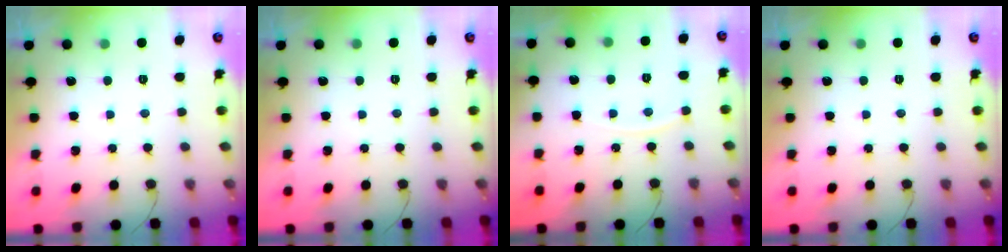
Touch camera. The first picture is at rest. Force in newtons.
{"total": 0.0}
{"total": 5.2, "press": 5.2, "slide": 0.7}
{"total": 0.0}